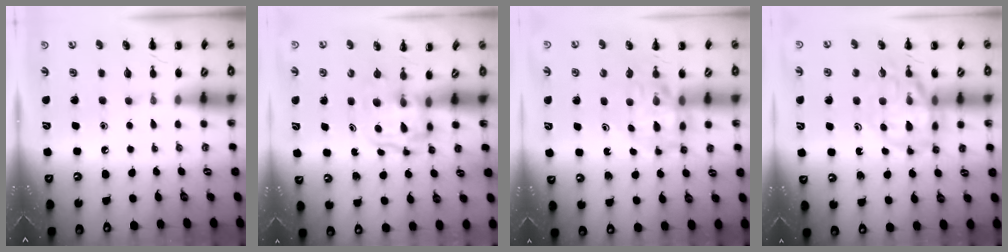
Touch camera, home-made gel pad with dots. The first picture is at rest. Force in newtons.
{"total": 3.6, "press": 3.5, "slide": 0.3}
{"total": 10.5, "press": 10.0, "slide": 3.1}
{"total": 14.2, "press": 13.8, "slide": 3.4}